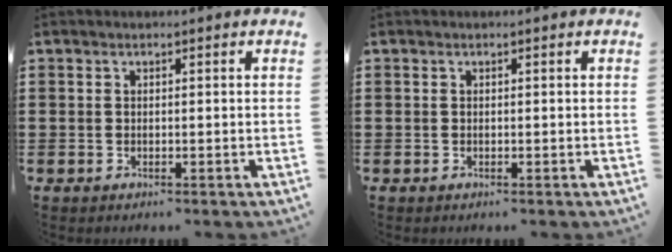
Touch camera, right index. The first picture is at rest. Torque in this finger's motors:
{"motor_torque": [-0.10, 0.06, 0.00, -0.01]}